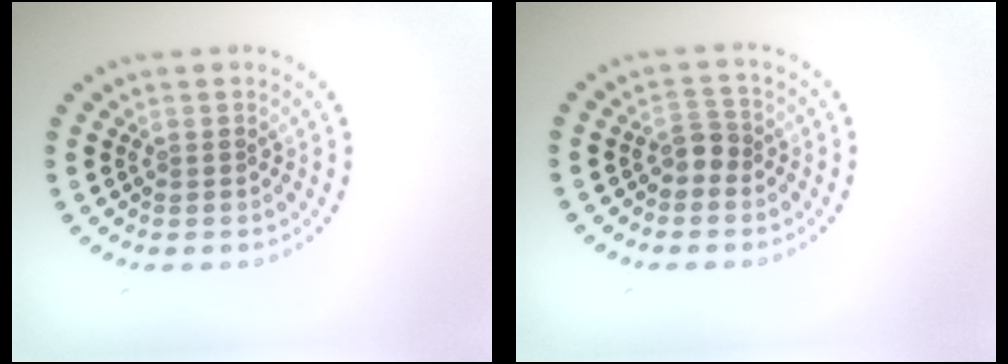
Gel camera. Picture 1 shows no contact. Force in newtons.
{"total": 1.6, "press": 1.4, "slide": 0.7}